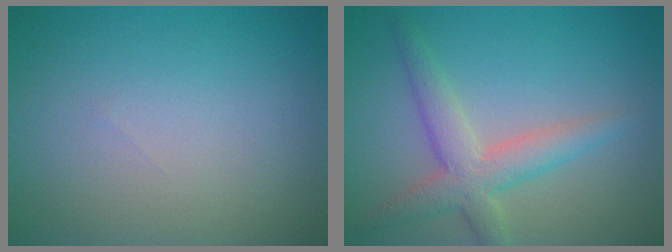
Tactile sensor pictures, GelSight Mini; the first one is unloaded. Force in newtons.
{"total": 4.0, "press": 4.0, "slide": 0.2}